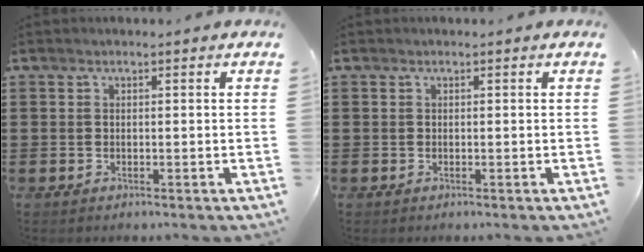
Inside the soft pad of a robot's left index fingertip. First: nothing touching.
{"total": 0.0}